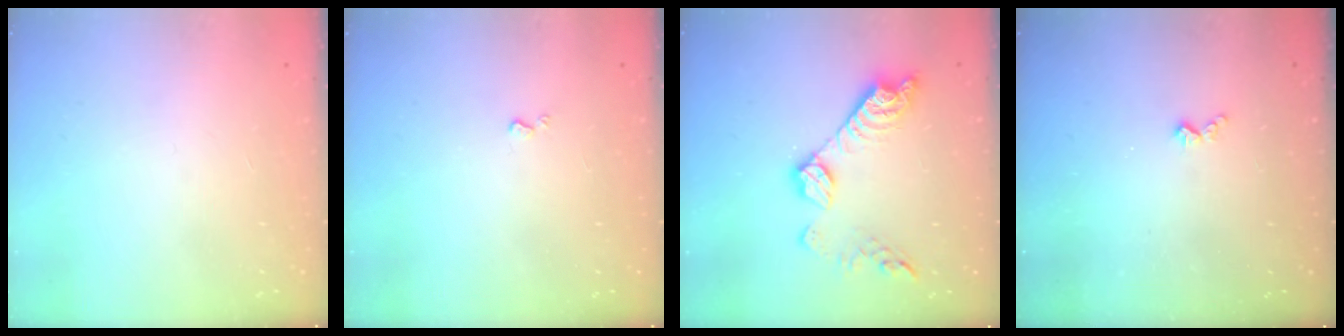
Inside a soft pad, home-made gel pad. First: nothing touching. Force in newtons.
{"total": 0.7, "press": 0.7, "slide": 0.2}
{"total": 13.2, "press": 13.2, "slide": 0.5}
{"total": 3.6, "press": 3.6, "slide": 0.5}